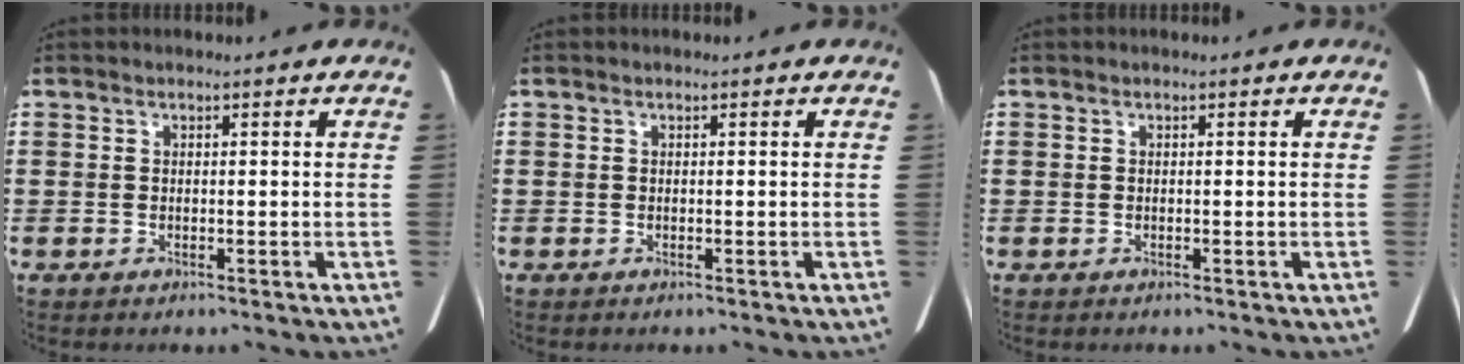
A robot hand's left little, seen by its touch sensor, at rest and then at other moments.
{"total": 0.0}
{"total": 0.0}